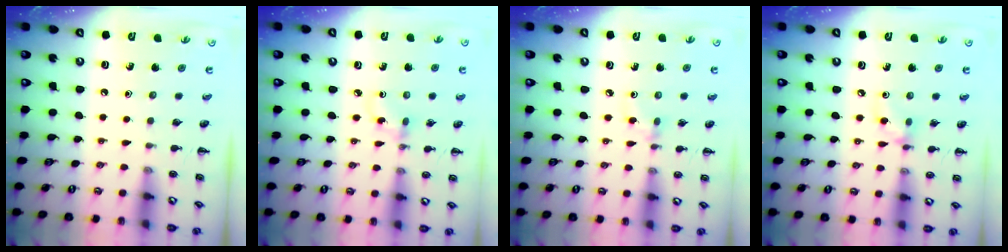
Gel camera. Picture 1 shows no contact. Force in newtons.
{"total": 3.4, "press": 3.2, "slide": 1.1}
{"total": 2.8, "press": 2.6, "slide": 1.0}
{"total": 5.0, "press": 4.9, "slide": 0.6}